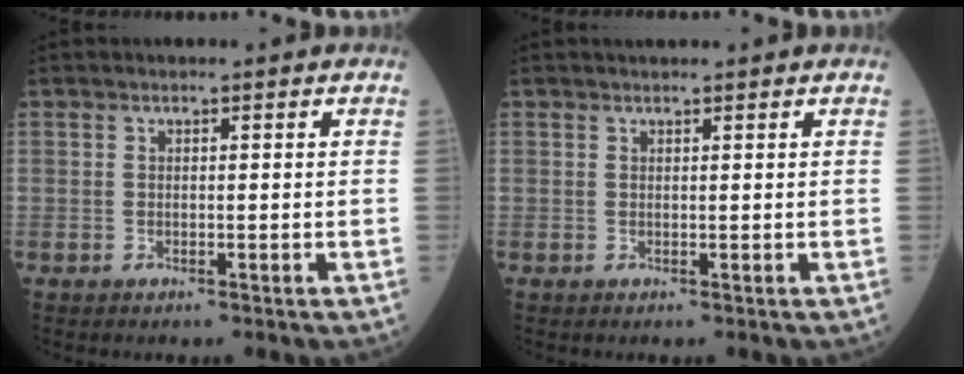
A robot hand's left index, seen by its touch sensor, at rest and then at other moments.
{"total": 1.8, "force": [1.6, 0.1, 0.6], "torque": [-0.009, 0.017, 0.025]}